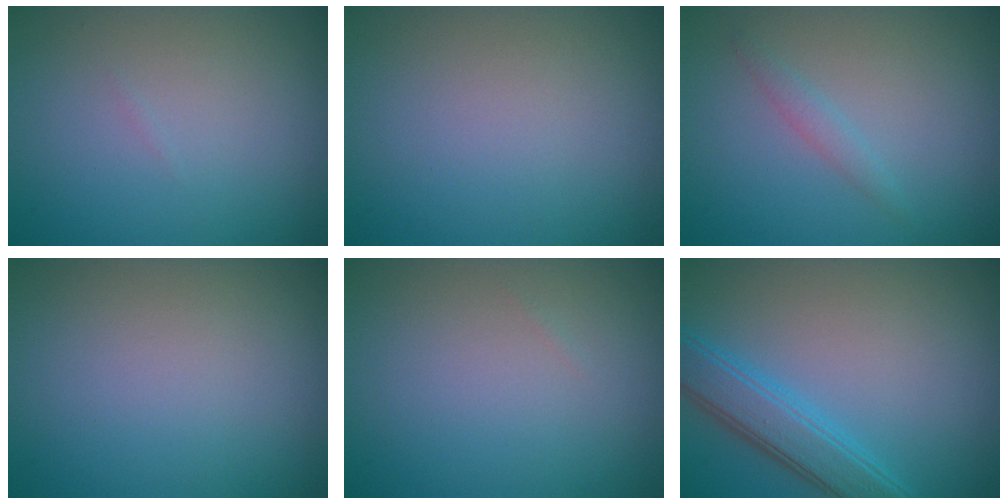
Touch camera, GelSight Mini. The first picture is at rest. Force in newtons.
{"total": 0.0}
{"total": 1.1, "press": 1.1, "slide": 0.1}
{"total": 0.0}
{"total": 0.0}
{"total": 4.2, "press": 4.2, "slide": 0.3}